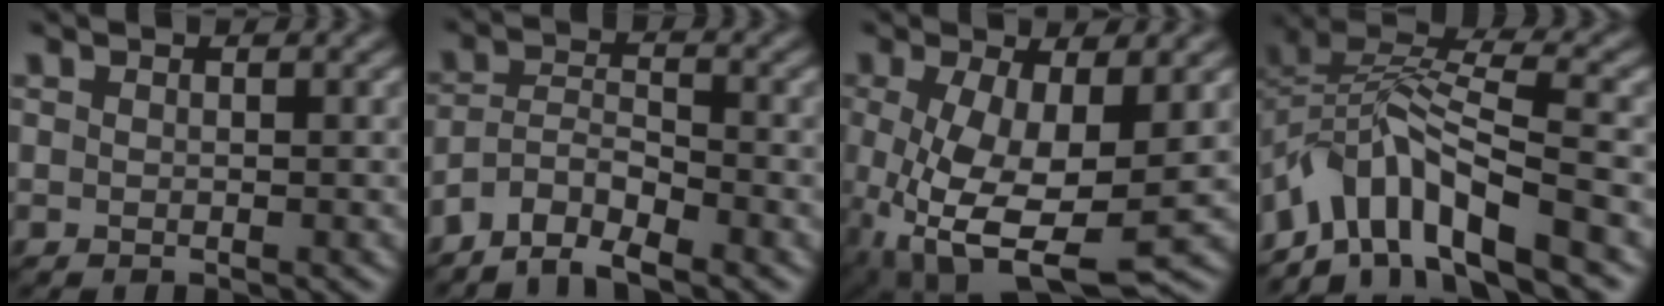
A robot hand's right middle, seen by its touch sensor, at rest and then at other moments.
{"total": 4.1, "force": [-3.3, 1.2, 2.1], "torque": [-0.035, 0.004, -0.067]}
{"total": 8.5, "force": [-1.1, 3.6, 7.6], "torque": [-0.166, -0.019, -0.011]}
{"total": 8.7, "force": [-5.0, 3.3, 6.3], "torque": [-0.104, 0.010, -0.106]}